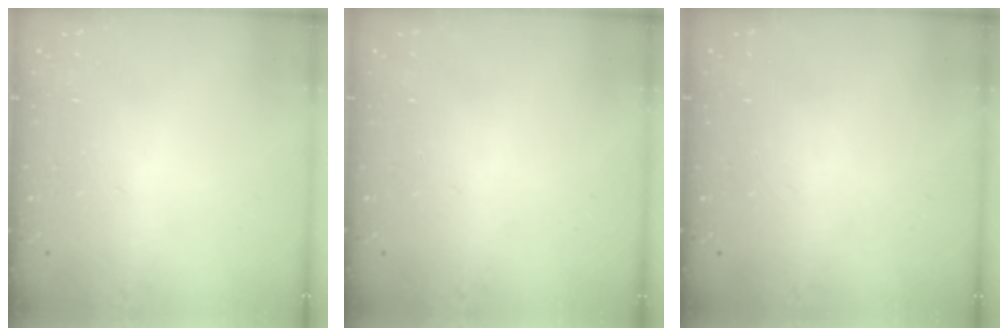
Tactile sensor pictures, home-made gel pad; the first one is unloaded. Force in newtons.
{"total": 0.0}
{"total": 0.0}